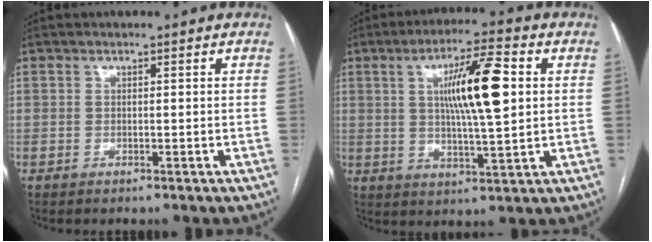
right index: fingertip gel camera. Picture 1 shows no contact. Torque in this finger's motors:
{"motor_torque": [0.49, 0.15, 0.63, 0.11]}